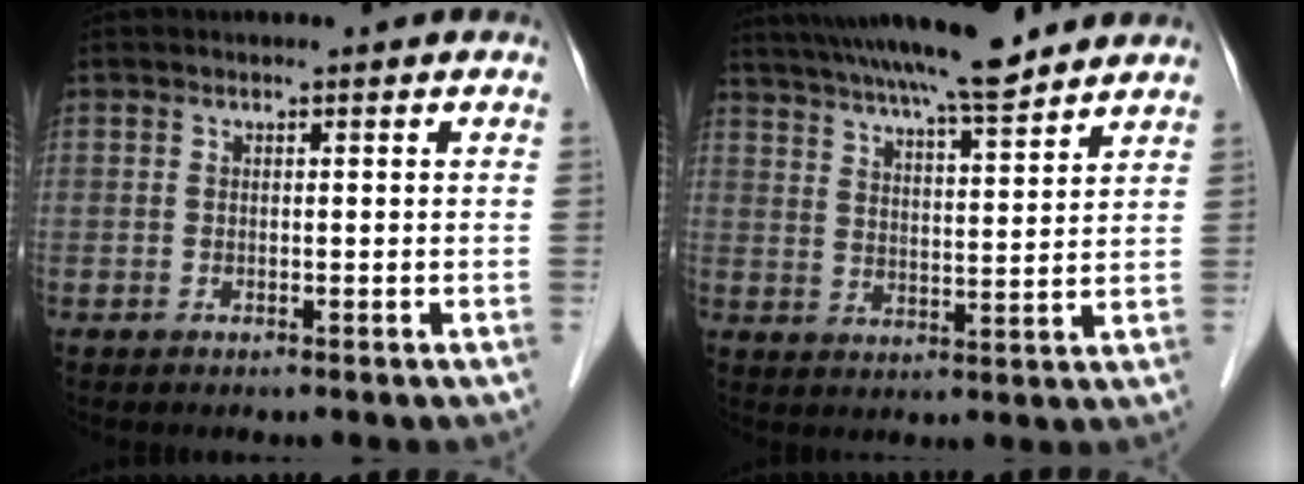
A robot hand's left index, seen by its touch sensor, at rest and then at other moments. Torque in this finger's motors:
{"motor_torque": [0.48, -0.58, 0.75, 0.21]}